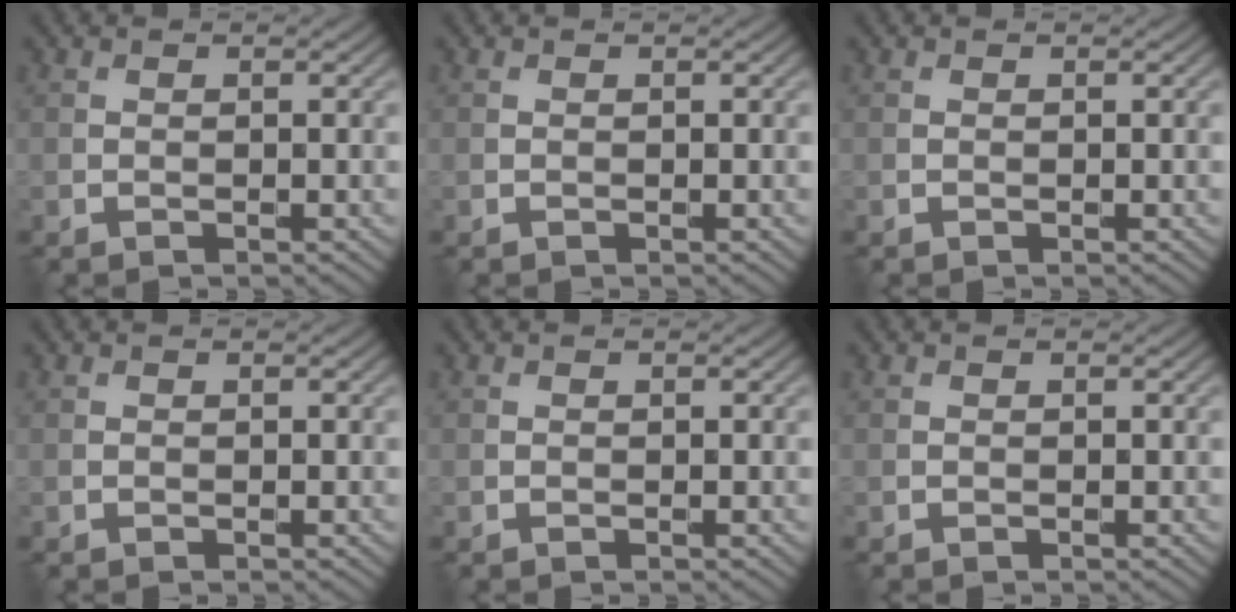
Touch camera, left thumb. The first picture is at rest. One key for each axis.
{"total": 0.0}
{"total": 0.0}
{"total": 0.0}
{"total": 0.0}
{"total": 0.0}